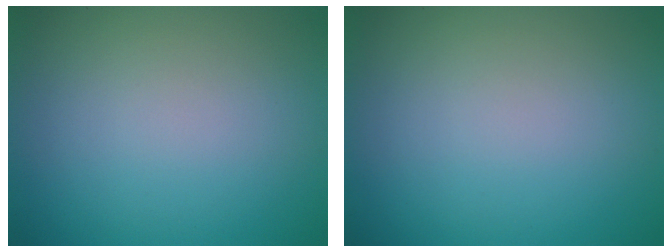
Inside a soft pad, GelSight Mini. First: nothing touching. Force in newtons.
{"total": 0.0}